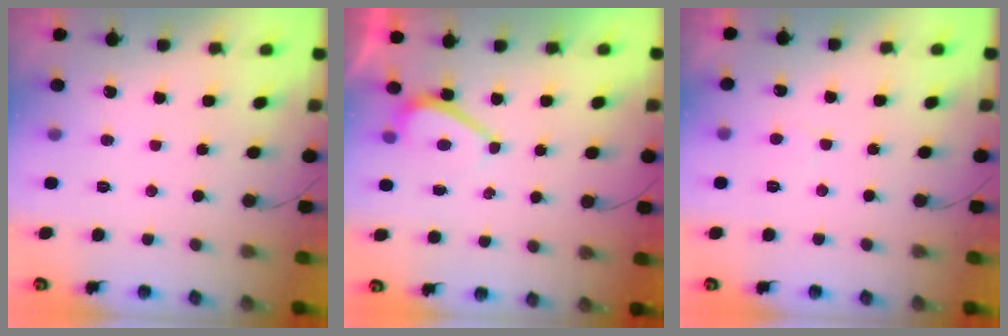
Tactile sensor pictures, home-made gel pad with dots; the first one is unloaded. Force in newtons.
{"total": 2.8, "press": 2.8, "slide": 0.5}
{"total": 2.9, "press": 2.9, "slide": 0.3}